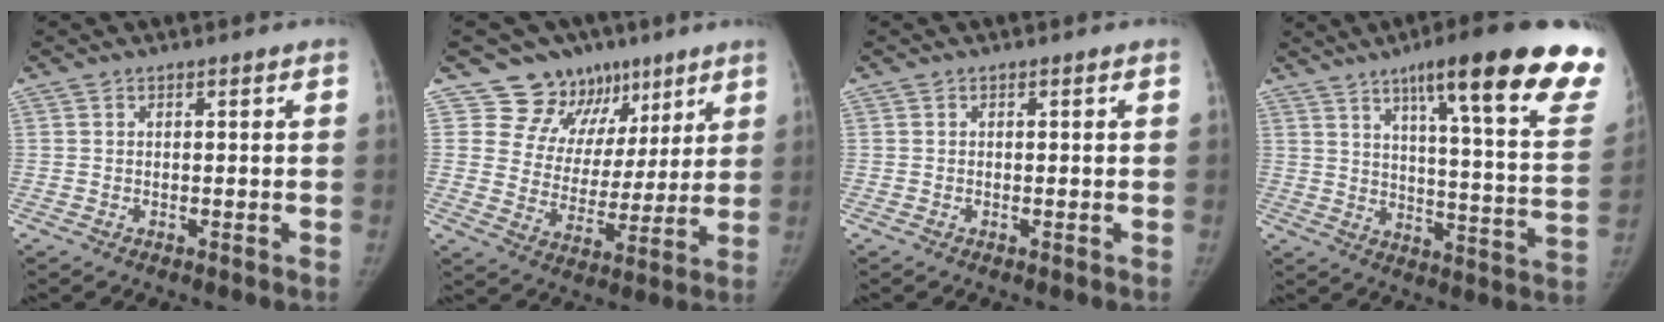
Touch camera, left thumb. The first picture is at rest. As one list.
[{"total": 13.9, "force": [8.8, 10.4, 2.9], "torque": [0.009, -0.034, 0.137]}, {"total": 0.0}, {"total": 28.2, "force": [18.4, 4.6, 20.8], "torque": [-0.248, -0.068, 0.244]}]